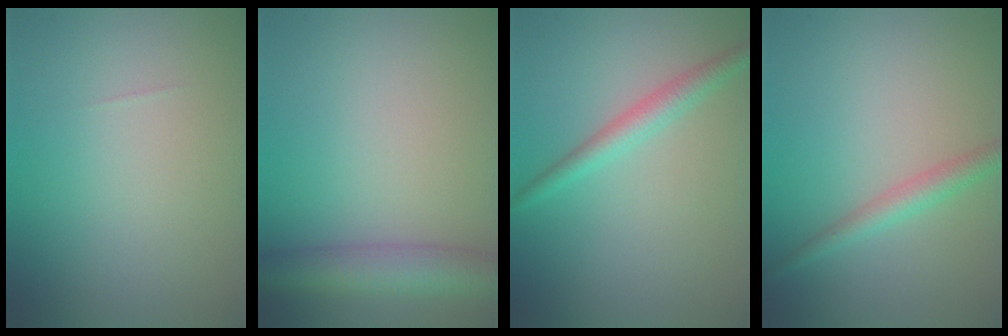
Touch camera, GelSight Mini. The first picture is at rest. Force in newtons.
{"total": 5.1, "press": 5.1, "slide": 0.2}
{"total": 2.1, "press": 2.1, "slide": 0.0}
{"total": 2.1, "press": 2.1, "slide": 0.1}